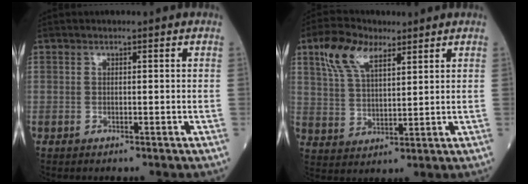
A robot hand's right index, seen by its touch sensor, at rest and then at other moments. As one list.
[{"total": 8.7, "force": [5.2, 3.6, 6.0], "torque": [-0.133, 0.018, 0.104]}]